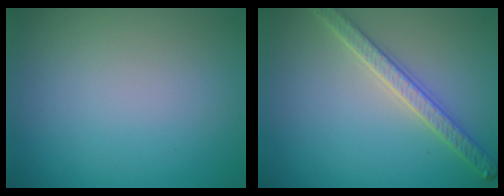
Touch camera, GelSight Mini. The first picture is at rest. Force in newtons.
{"total": 4.0, "press": 3.5, "slide": 2.0}